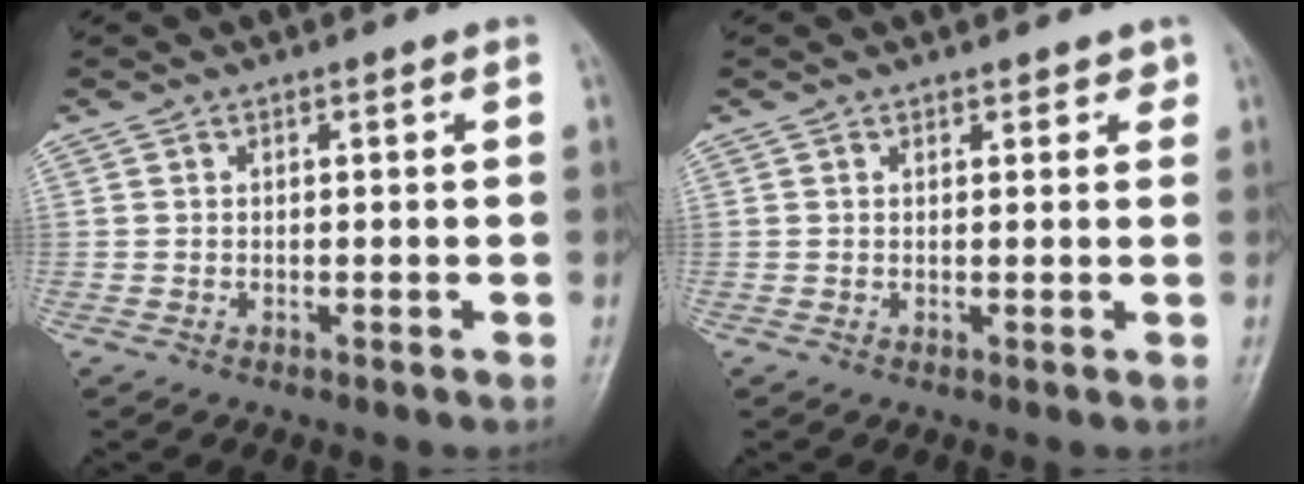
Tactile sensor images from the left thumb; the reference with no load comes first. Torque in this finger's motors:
{"motor_torque": [-0.09, -0.05, -0.04, -0.17, -0.01]}